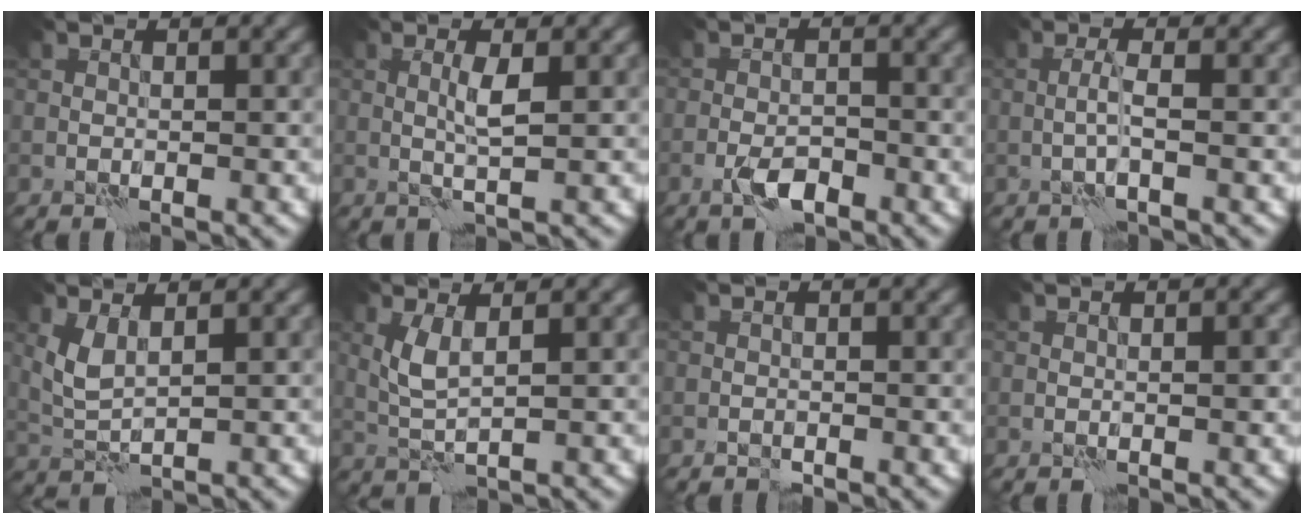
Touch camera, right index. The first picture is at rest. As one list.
[{"total": 1.8, "force": [0.3, -0.2, 1.8], "torque": [-0.040, 0.004, 0.005]}, {"total": 2.5, "force": [-1.8, 0.8, 1.7], "torque": [-0.031, 0.004, -0.036]}, {"total": 1.6, "force": [-0.5, -0.2, 1.5], "torque": [-0.033, 0.007, -0.014]}, {"total": 2.4, "force": [1.1, 0.8, 2.0], "torque": [-0.054, -0.001, 0.028]}, {"total": 2.5, "force": [0.8, 0.5, 2.3], "torque": [-0.058, 0.001, 0.019]}, {"total": 0.7, "force": [-0.7, 0.1, 0.1], "torque": [-0.001, 0.004, -0.014]}, {"total": 0.7, "force": [-0.2, 0.1, 0.7], "torque": [-0.010, 0.002, -0.003]}]